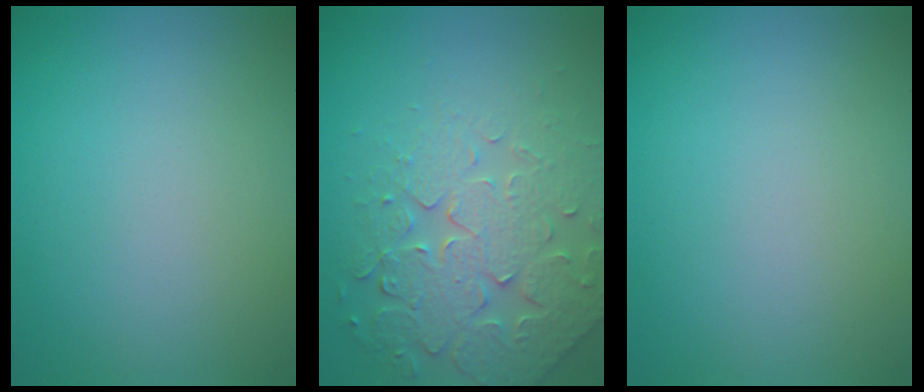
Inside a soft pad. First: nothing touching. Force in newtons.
{"total": 5.1, "press": 4.8, "slide": 1.8}
{"total": 0.0}